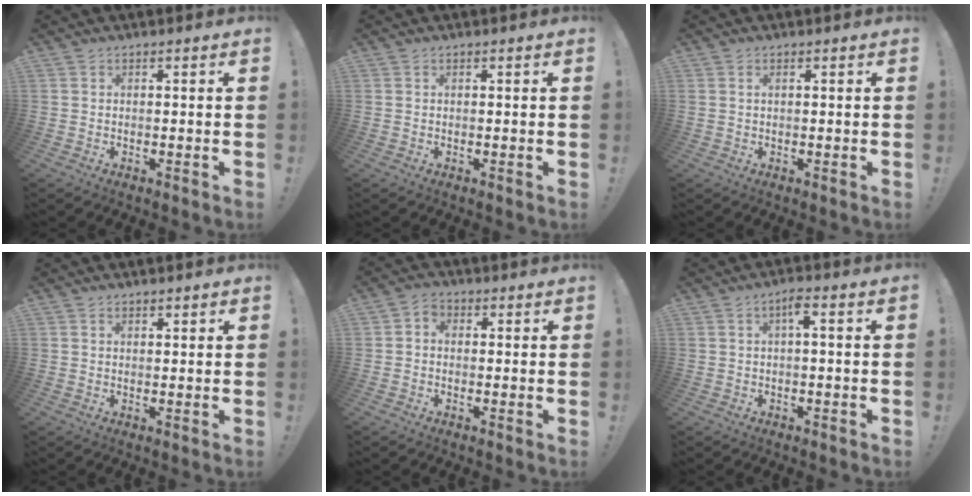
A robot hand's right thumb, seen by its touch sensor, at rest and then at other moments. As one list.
[{"total": 0.0}, {"total": 1.0, "force": [0.5, 0.3, 0.8], "torque": [-0.019, 0.003, 0.009]}, {"total": 1.0, "force": [0.9, 0.4, 0.3], "torque": [0.009, -0.007, 0.014]}, {"total": 2.7, "force": [-0.6, 2.1, 1.6], "torque": [-0.027, 0.008, -0.010]}, {"total": 3.5, "force": [0.2, 0.3, 3.5], "torque": [-0.060, 0.002, -0.003]}]